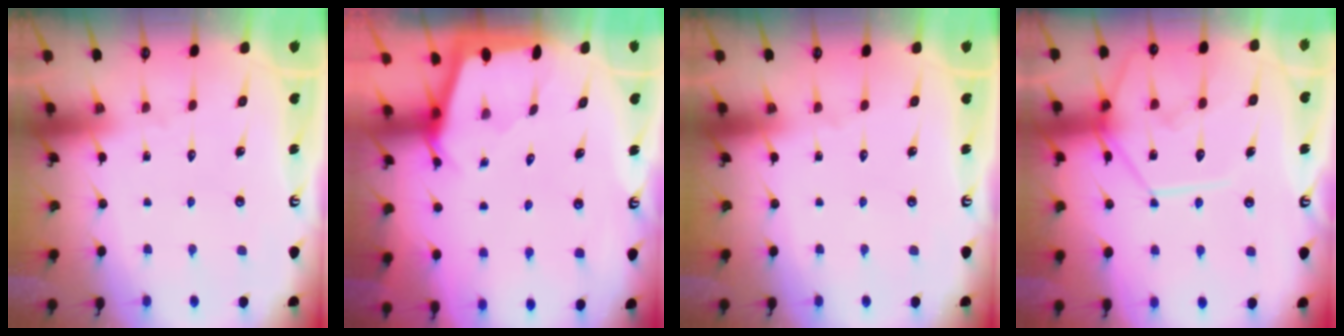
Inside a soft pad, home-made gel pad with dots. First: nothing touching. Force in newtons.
{"total": 2.2, "press": 2.2, "slide": 0.3}
{"total": 0.0}
{"total": 13.4, "press": 13.3, "slide": 1.6}